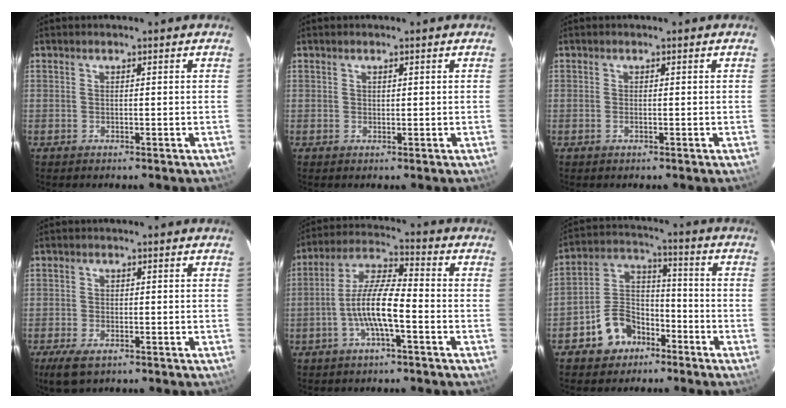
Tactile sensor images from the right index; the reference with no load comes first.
{"total": 0.5, "force": [0.3, 0.4, 0.2], "torque": [-0.003, 0.003, 0.005]}
{"total": 0.8, "force": [-0.3, 0.0, 0.7], "torque": [-0.015, 0.001, -0.006]}
{"total": 5.0, "force": [-3.1, 2.2, 3.2], "torque": [-0.076, -0.015, -0.057]}
{"total": 9.8, "force": [-3.4, 1.8, 9.0], "torque": [-0.187, 0.008, -0.067]}
{"total": 10.0, "force": [-6.0, 7.0, 3.9], "torque": [-0.086, 0.041, -0.094]}